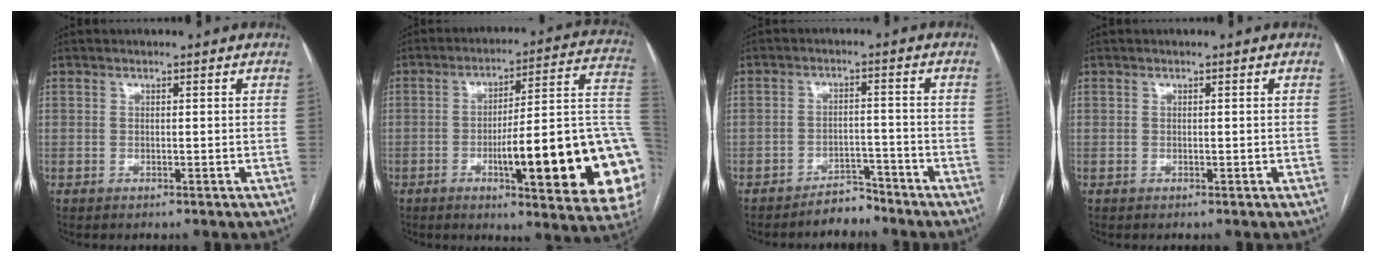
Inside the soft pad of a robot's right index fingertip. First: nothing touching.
{"total": 25.8, "force": [-5.7, 3.3, 24.9], "torque": [-0.234, 0.006, -0.074]}
{"total": 3.9, "force": [-3.7, 1.3, 0.4], "torque": [-0.003, 0.000, -0.060]}
{"total": 0.0}